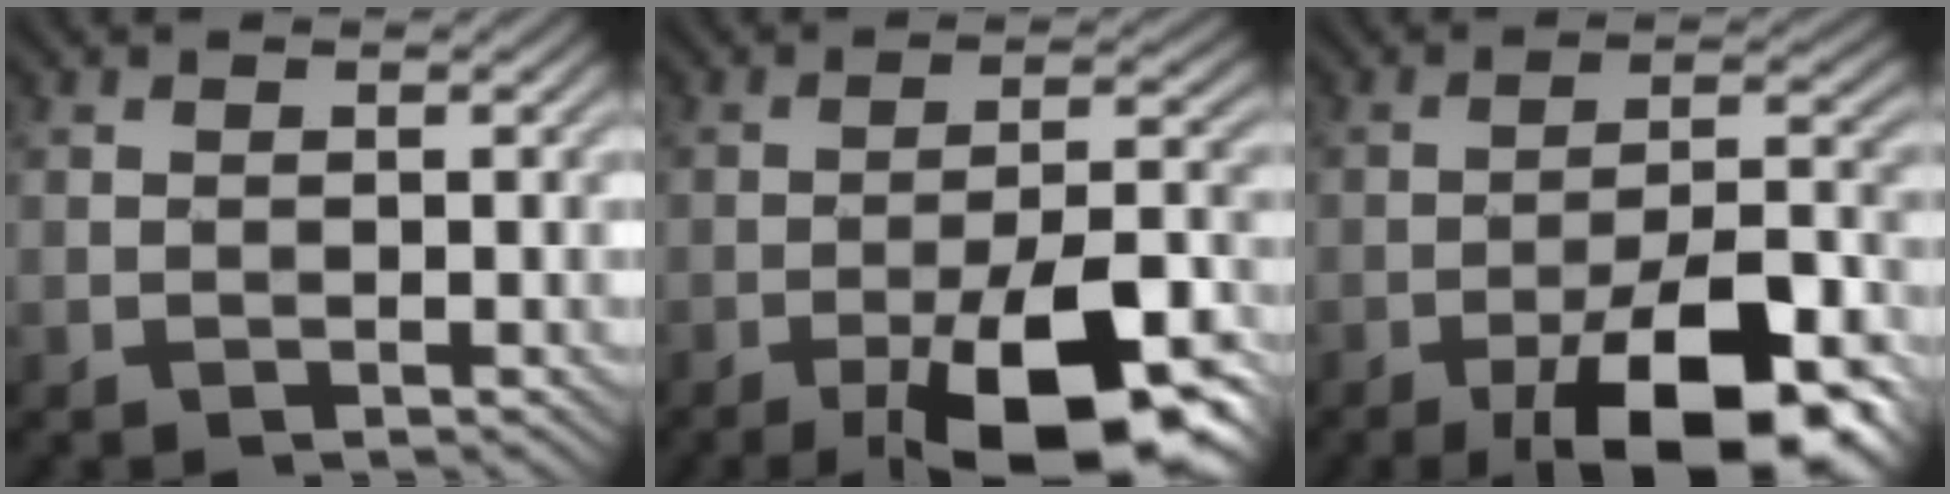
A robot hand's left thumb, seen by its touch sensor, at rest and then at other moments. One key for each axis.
{"total": 14.8, "fx": -8.2, "fy": 4.3, "fz": 11.6, "tx": -0.175, "ty": 0.002, "tz": -0.132}
{"total": 15.0, "fx": -8.5, "fy": 4.7, "fz": 11.4, "tx": -0.167, "ty": 0.004, "tz": -0.139}